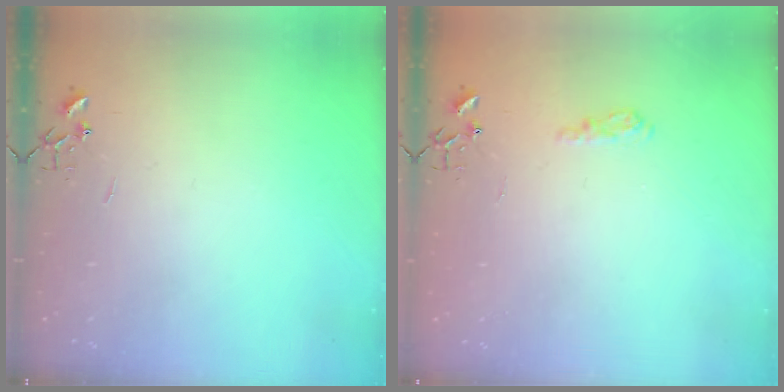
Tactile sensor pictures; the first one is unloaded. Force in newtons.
{"total": 9.8, "press": 9.7, "slide": 1.0}